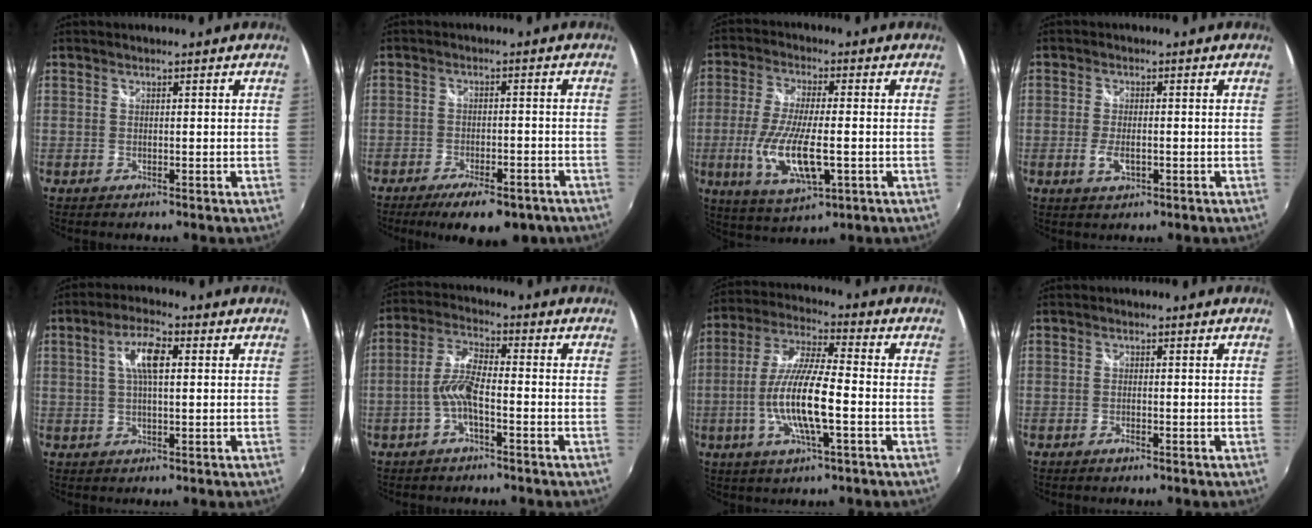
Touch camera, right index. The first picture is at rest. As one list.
[{"total": 12.7, "force": [-9.3, 4.3, 7.5], "torque": [-0.142, -0.022, -0.129]}, {"total": 13.4, "force": [-3.2, 3.9, 12.4], "torque": [-0.250, -0.021, -0.054]}, {"total": 3.8, "force": [-1.1, 1.5, 3.3], "torque": [-0.066, -0.006, -0.020]}, {"total": 6.3, "force": [1.4, 2.0, 5.8], "torque": [-0.107, 0.011, 0.025]}, {"total": 6.4, "force": [-2.3, 1.5, 5.8], "torque": [-0.129, 0.011, -0.046]}, {"total": 13.7, "force": [-3.3, 2.4, 13.1], "torque": [-0.263, -0.006, -0.064]}, {"total": 1.2, "force": [-0.7, 0.2, 1.0], "torque": [-0.019, -0.001, -0.012]}]